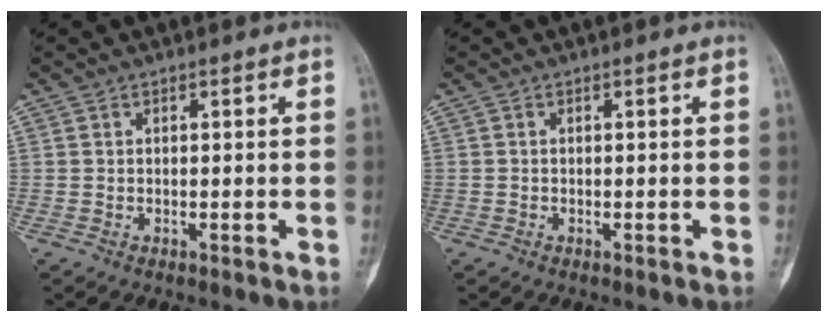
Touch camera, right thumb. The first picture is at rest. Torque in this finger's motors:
{"motor_torque": [0.66, 0.81, 0.35, -0.41, 0.18]}